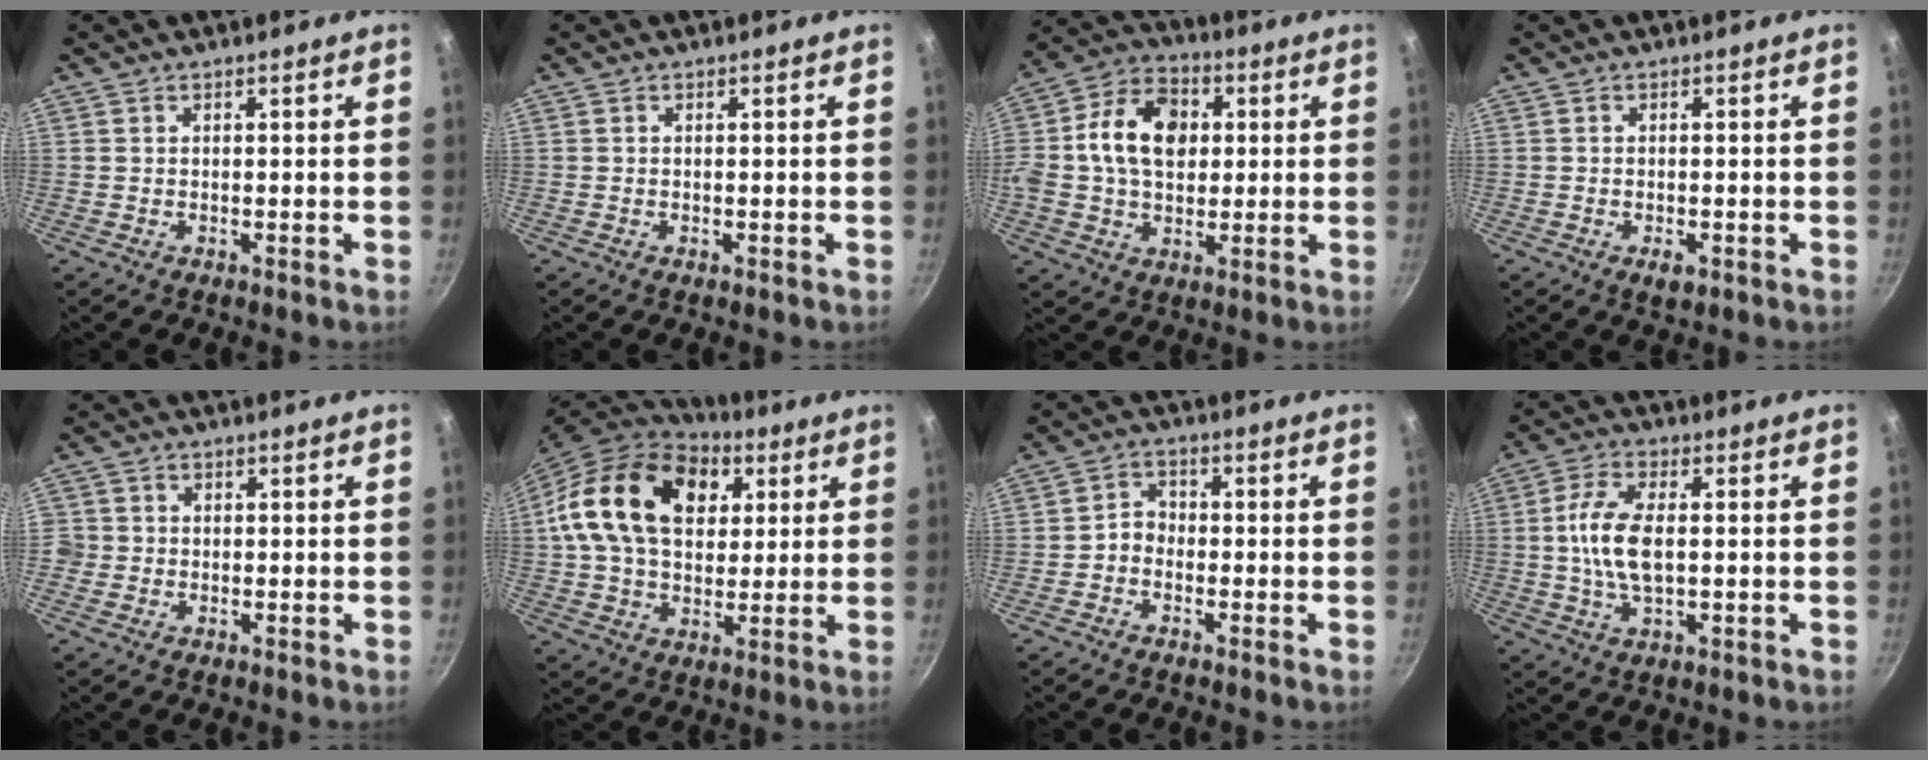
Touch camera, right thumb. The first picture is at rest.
{"total": 0.0}
{"total": 15.4, "force": [2.0, 11.2, 10.4], "torque": [-0.160, 0.020, 0.018]}
{"total": 2.2, "force": [-1.0, 1.1, 1.7], "torque": [-0.028, 0.000, -0.014]}
{"total": 2.6, "force": [-0.2, 2.5, 0.5], "torque": [0.004, 0.010, -0.007]}
{"total": 22.5, "force": [6.3, 15.5, 15.0], "torque": [-0.243, 0.007, 0.099]}
{"total": 3.0, "force": [-1.3, 2.3, 1.4], "torque": [-0.013, 0.022, -0.031]}
{"total": 9.7, "force": [0.3, 4.7, 8.5], "torque": [-0.174, 0.008, 0.003]}